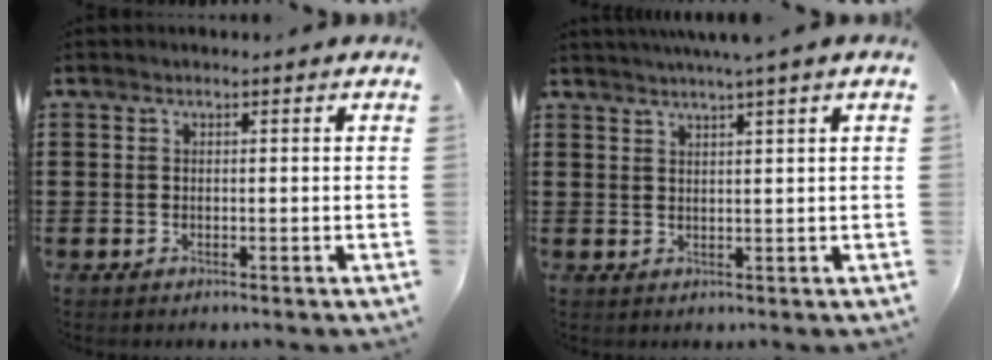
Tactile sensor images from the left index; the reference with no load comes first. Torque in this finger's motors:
{"motor_torque": [0.57, -0.57, 0.68, 0.11]}